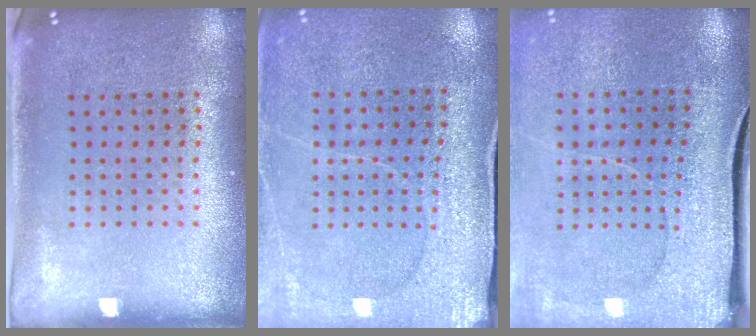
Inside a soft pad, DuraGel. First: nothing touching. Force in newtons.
{"total": 3.0, "press": 3.0, "slide": 0.2}
{"total": 4.1, "press": 3.3, "slide": 2.4}